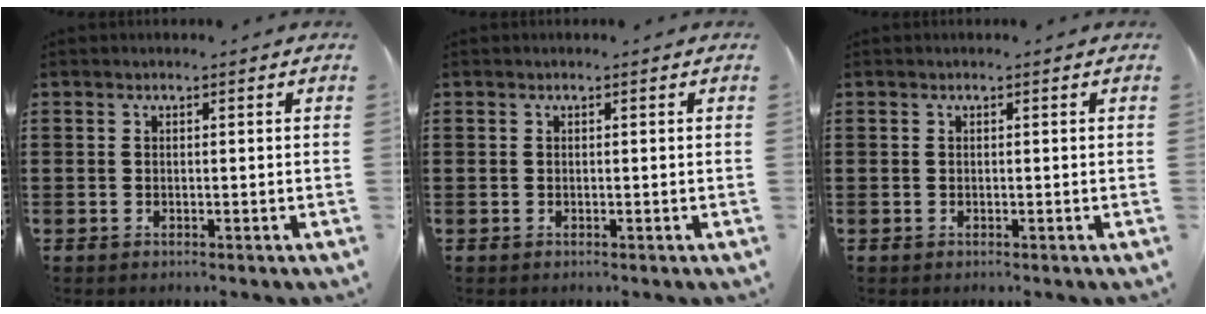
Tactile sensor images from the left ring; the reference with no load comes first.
{"total": 0.0}
{"total": 0.0}